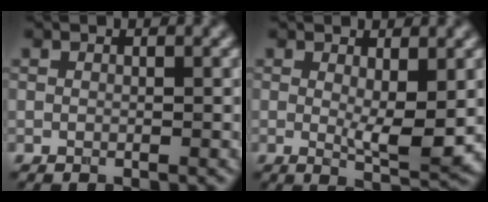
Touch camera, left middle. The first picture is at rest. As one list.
[{"total": 4.4, "force": [0.3, 1.1, 4.2], "torque": [-0.068, -0.016, 0.009]}]